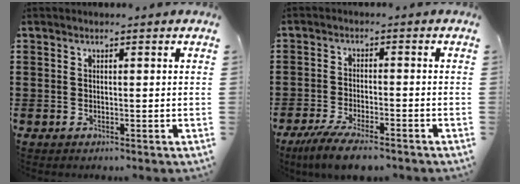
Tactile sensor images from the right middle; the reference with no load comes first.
{"total": 5.0, "force": [-4.4, 0.4, 2.4], "torque": [-0.060, -0.014, -0.086]}